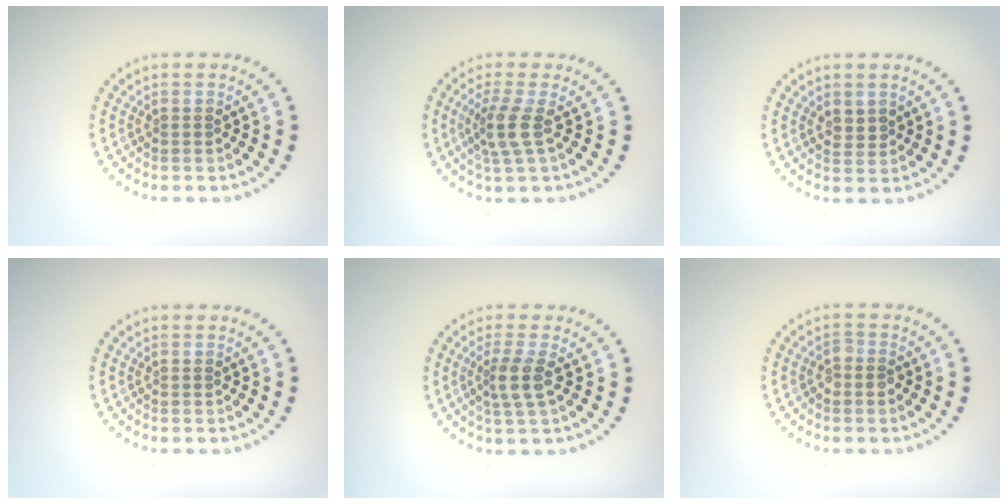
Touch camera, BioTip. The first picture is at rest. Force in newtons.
{"total": 2.7, "press": 2.1, "slide": 1.8}
{"total": 1.2, "press": 1.0, "slide": 0.5}
{"total": 0.0}
{"total": 2.5, "press": 2.0, "slide": 1.5}
{"total": 1.1, "press": 1.0, "slide": 0.5}